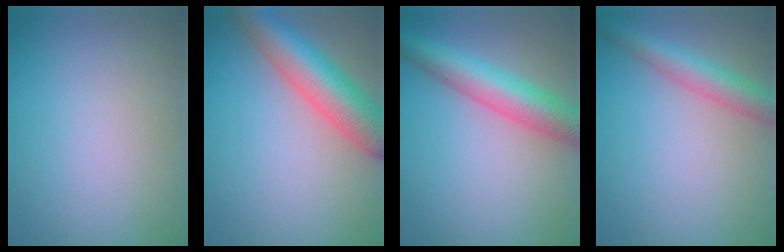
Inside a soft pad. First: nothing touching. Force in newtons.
{"total": 7.2, "press": 7.2, "slide": 0.4}
{"total": 6.4, "press": 6.4, "slide": 0.2}
{"total": 4.0, "press": 4.0, "slide": 0.1}